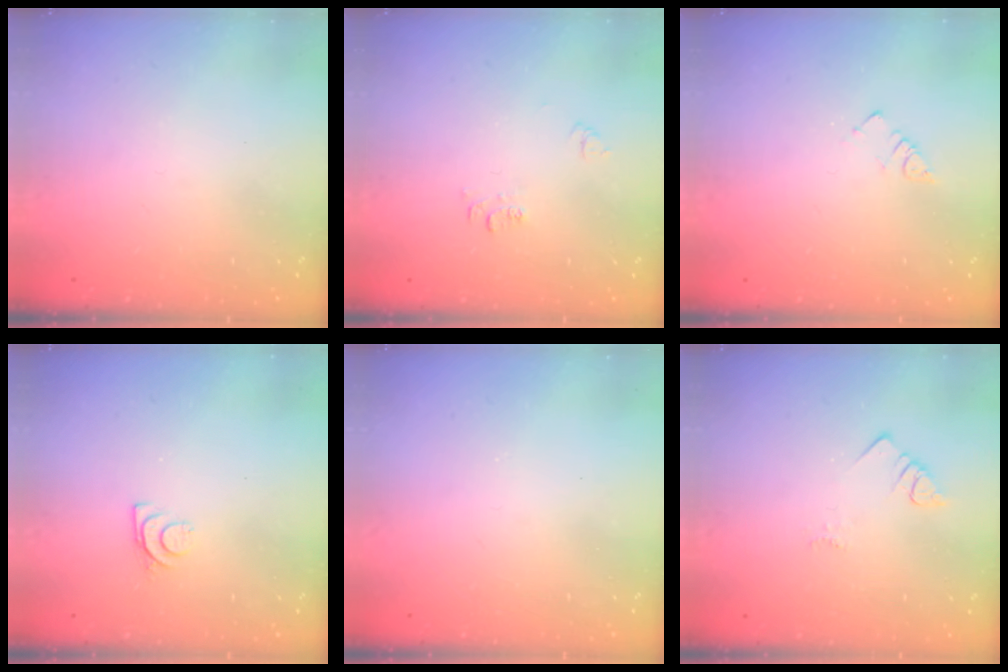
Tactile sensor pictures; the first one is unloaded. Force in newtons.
{"total": 3.9, "press": 3.9, "slide": 0.5}
{"total": 2.3, "press": 2.3, "slide": 0.4}
{"total": 6.5, "press": 6.5, "slide": 0.7}
{"total": 2.5, "press": 2.4, "slide": 0.4}
{"total": 2.0, "press": 2.0, "slide": 0.4}